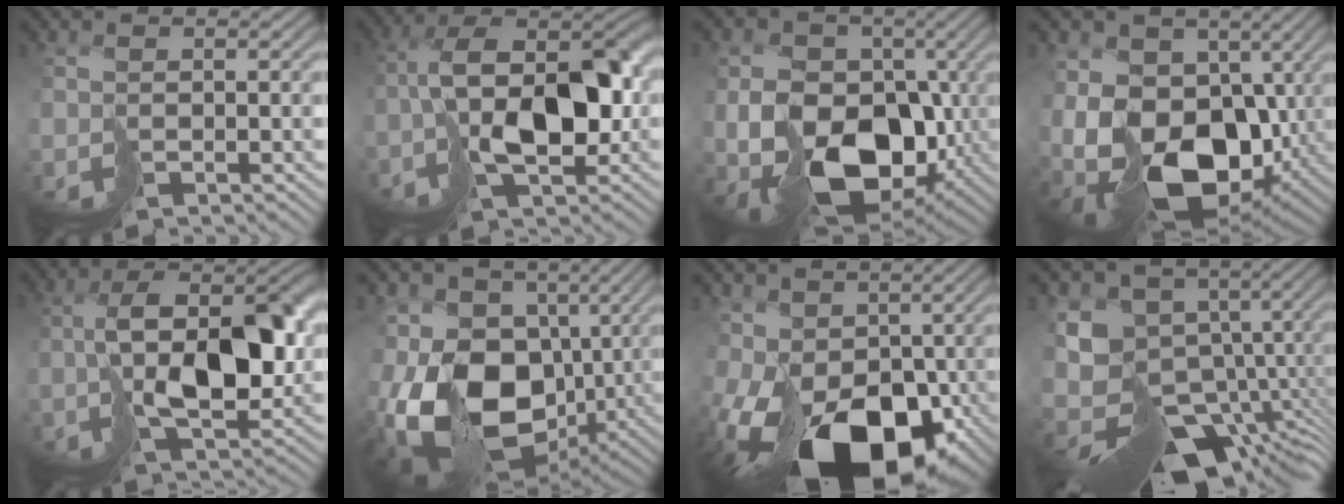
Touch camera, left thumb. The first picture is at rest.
{"total": 10.5, "force": [-1.6, 5.9, 8.6], "torque": [-0.122, 0.021, -0.031]}
{"total": 13.4, "force": [-2.2, 9.8, 8.8], "torque": [-0.145, -0.019, -0.033]}
{"total": 17.4, "force": [-2.2, 11.6, 12.8], "torque": [-0.247, -0.015, -0.020]}
{"total": 10.4, "force": [-0.5, 5.4, 8.8], "torque": [-0.137, 0.017, -0.006]}
{"total": 18.6, "force": [-3.4, 12.5, 13.4], "torque": [-0.281, -0.022, -0.042]}
{"total": 17.3, "force": [-5.8, 10.6, 12.3], "torque": [-0.216, -0.036, -0.065]}
{"total": 14.7, "force": [-5.1, 10.0, 9.5], "torque": [-0.208, -0.020, -0.068]}